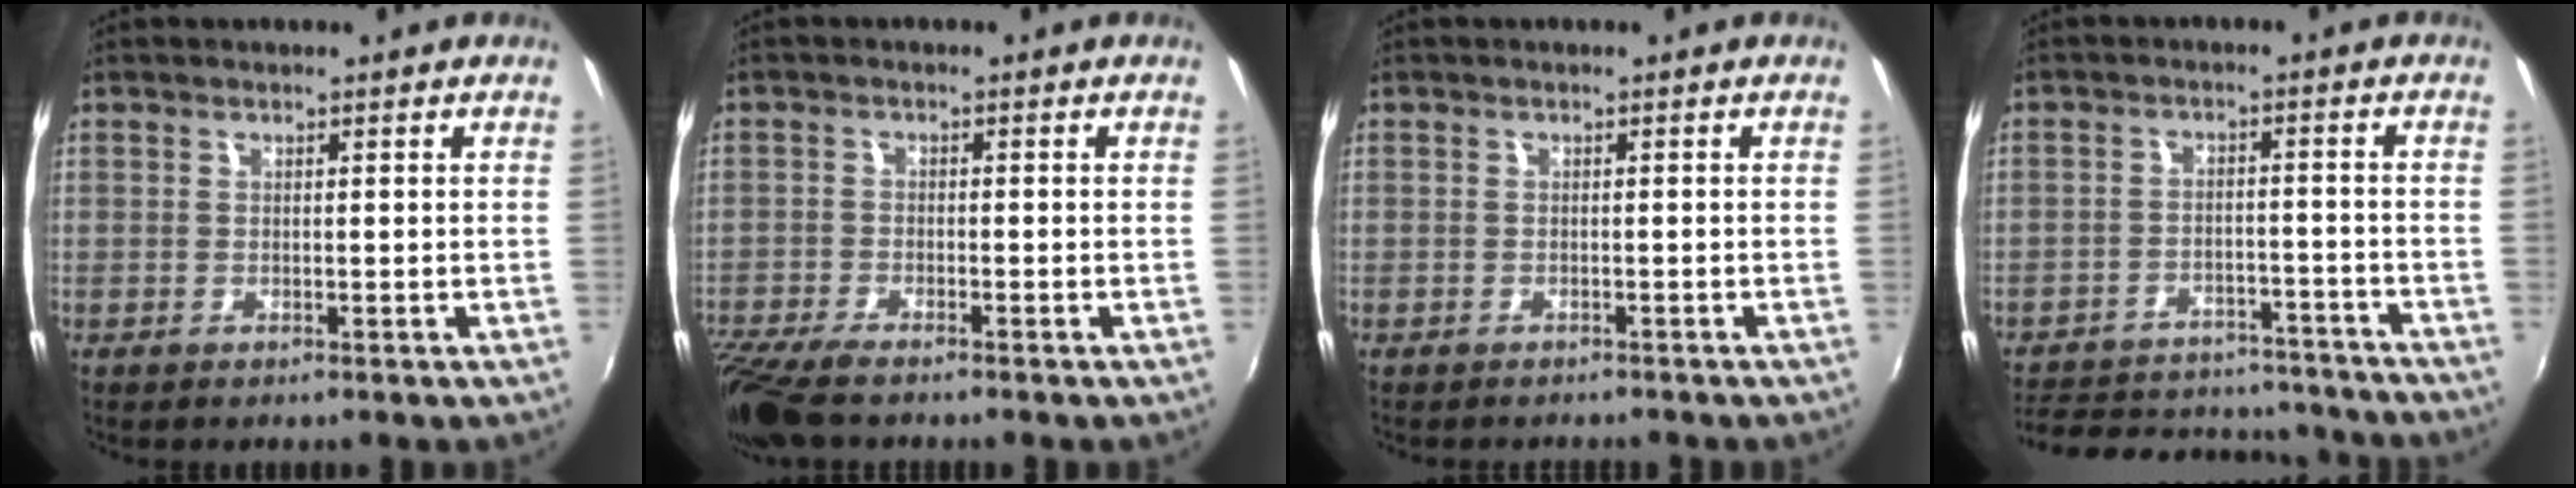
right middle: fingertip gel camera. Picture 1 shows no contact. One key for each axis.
{"total": 9.5, "fx": -7.7, "fy": 2.2, "fz": 5.2, "tx": -0.137, "ty": -0.043, "tz": -0.142}
{"total": 2.1, "fx": -1.9, "fy": 0.6, "fz": 0.5, "tx": -0.014, "ty": -0.012, "tz": -0.027}
{"total": 22.2, "fx": -19.0, "fy": 8.3, "fz": 8.0, "tx": -0.175, "ty": 0.019, "tz": -0.238}